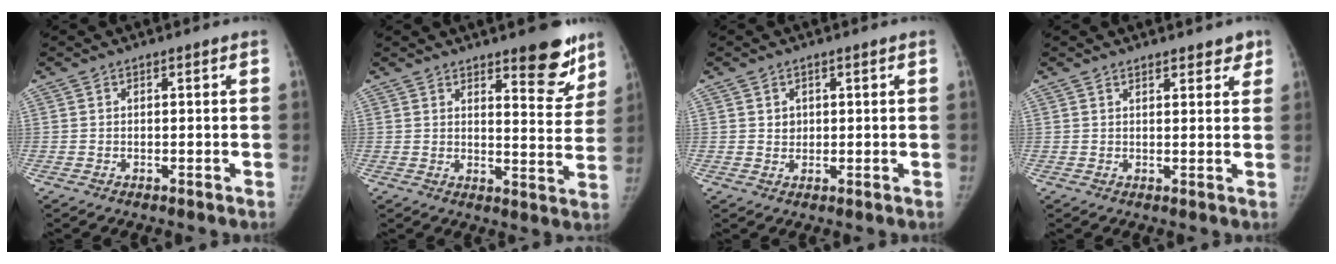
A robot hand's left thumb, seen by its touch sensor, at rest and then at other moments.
{"total": 10.8, "force": [7.4, 3.4, 7.1], "torque": [-0.048, -0.051, 0.102]}
{"total": 1.7, "force": [0.7, 1.4, 0.5], "torque": [0.001, -0.005, 0.014]}
{"total": 4.2, "force": [3.3, 1.8, 1.9], "torque": [0.004, -0.013, 0.044]}